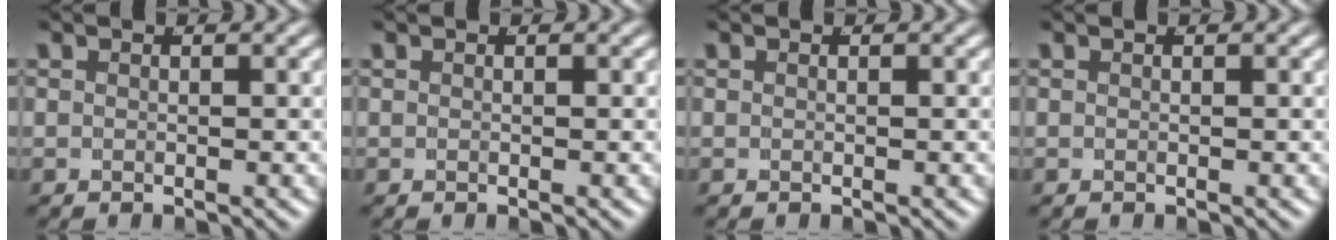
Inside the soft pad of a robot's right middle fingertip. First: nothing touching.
{"total": 0.0}
{"total": 0.0}
{"total": 0.0}